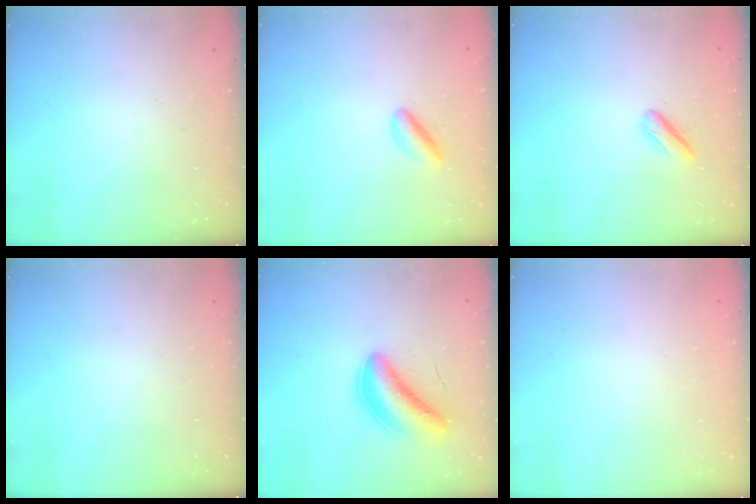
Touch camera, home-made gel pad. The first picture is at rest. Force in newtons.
{"total": 3.2, "press": 3.1, "slide": 0.7}
{"total": 3.7, "press": 3.7, "slide": 0.3}
{"total": 0.0}
{"total": 6.6, "press": 6.4, "slide": 1.6}
{"total": 2.0, "press": 2.0, "slide": 0.1}